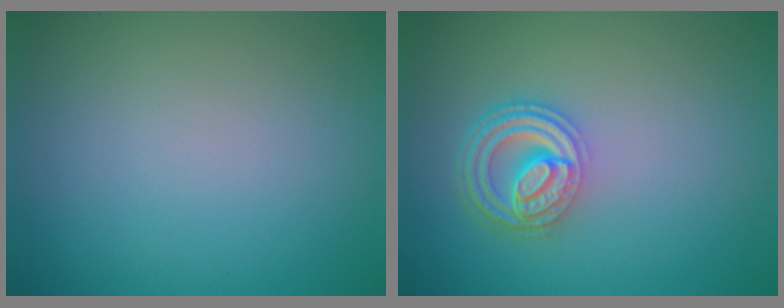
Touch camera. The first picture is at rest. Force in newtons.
{"total": 4.6, "press": 3.5, "slide": 3.0}